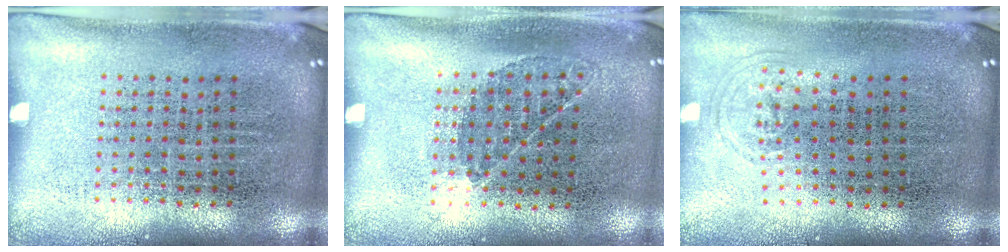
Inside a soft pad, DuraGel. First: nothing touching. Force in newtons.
{"total": 0.9, "press": 0.6, "slide": 0.7}
{"total": 0.6, "press": 0.5, "slide": 0.3}